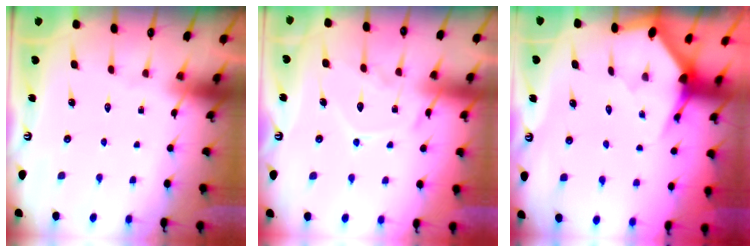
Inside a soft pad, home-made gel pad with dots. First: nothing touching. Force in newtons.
{"total": 11.5, "press": 11.4, "slide": 1.1}
{"total": 3.2, "press": 3.2, "slide": 0.1}